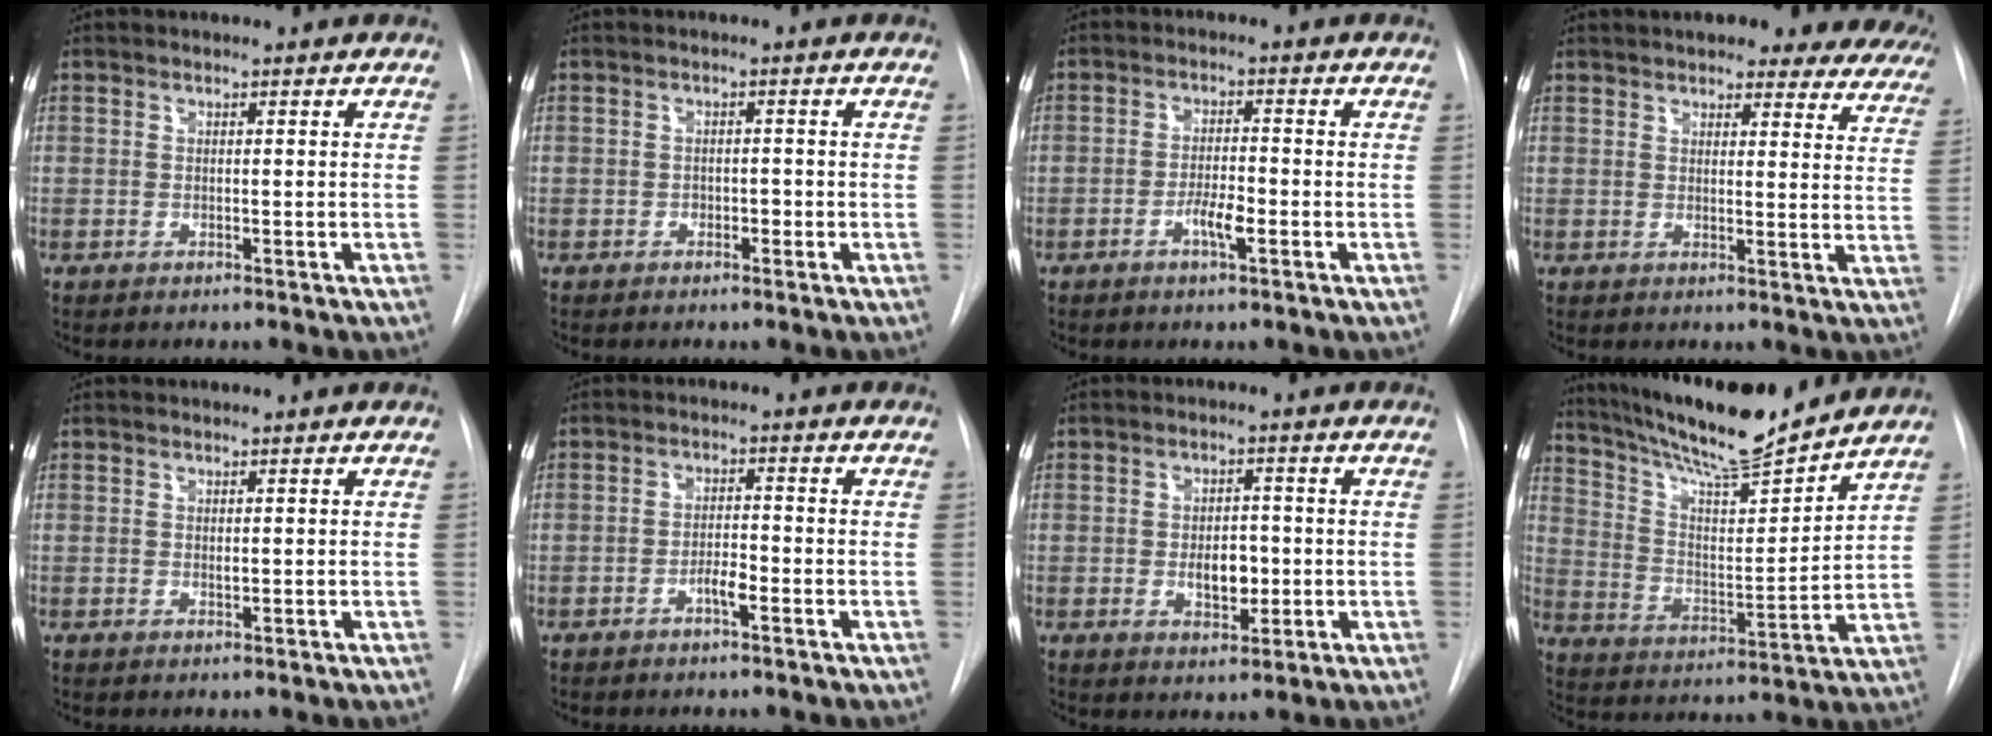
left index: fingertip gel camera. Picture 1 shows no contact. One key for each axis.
{"total": 1.1, "fx": -0.5, "fy": 0.7, "fz": 0.6, "tx": -0.007, "ty": 0.003, "tz": -0.008}
{"total": 3.5, "fx": -1.5, "fy": 0.6, "fz": 3.1, "tx": -0.056, "ty": 0.001, "tz": -0.028}
{"total": 23.2, "fx": 20.6, "fy": 6.2, "fz": 8.8, "tx": -0.110, "ty": -0.031, "tz": 0.221}
{"total": 0.6, "fx": 0.4, "fy": 0.2, "fz": 0.4, "tx": -0.007, "ty": -0.003, "tz": 0.009}
{"total": 2.4, "fx": -1.3, "fy": 0.4, "fz": 1.9, "tx": -0.031, "ty": 0.003, "tz": -0.024}
{"total": 4.5, "fx": -0.5, "fy": 2.5, "fz": 3.7, "tx": -0.053, "ty": 0.000, "tz": -0.002}
{"total": 18.2, "fx": 16.1, "fy": 1.1, "fz": 8.2, "tx": -0.142, "ty": -0.003, "tz": 0.268}